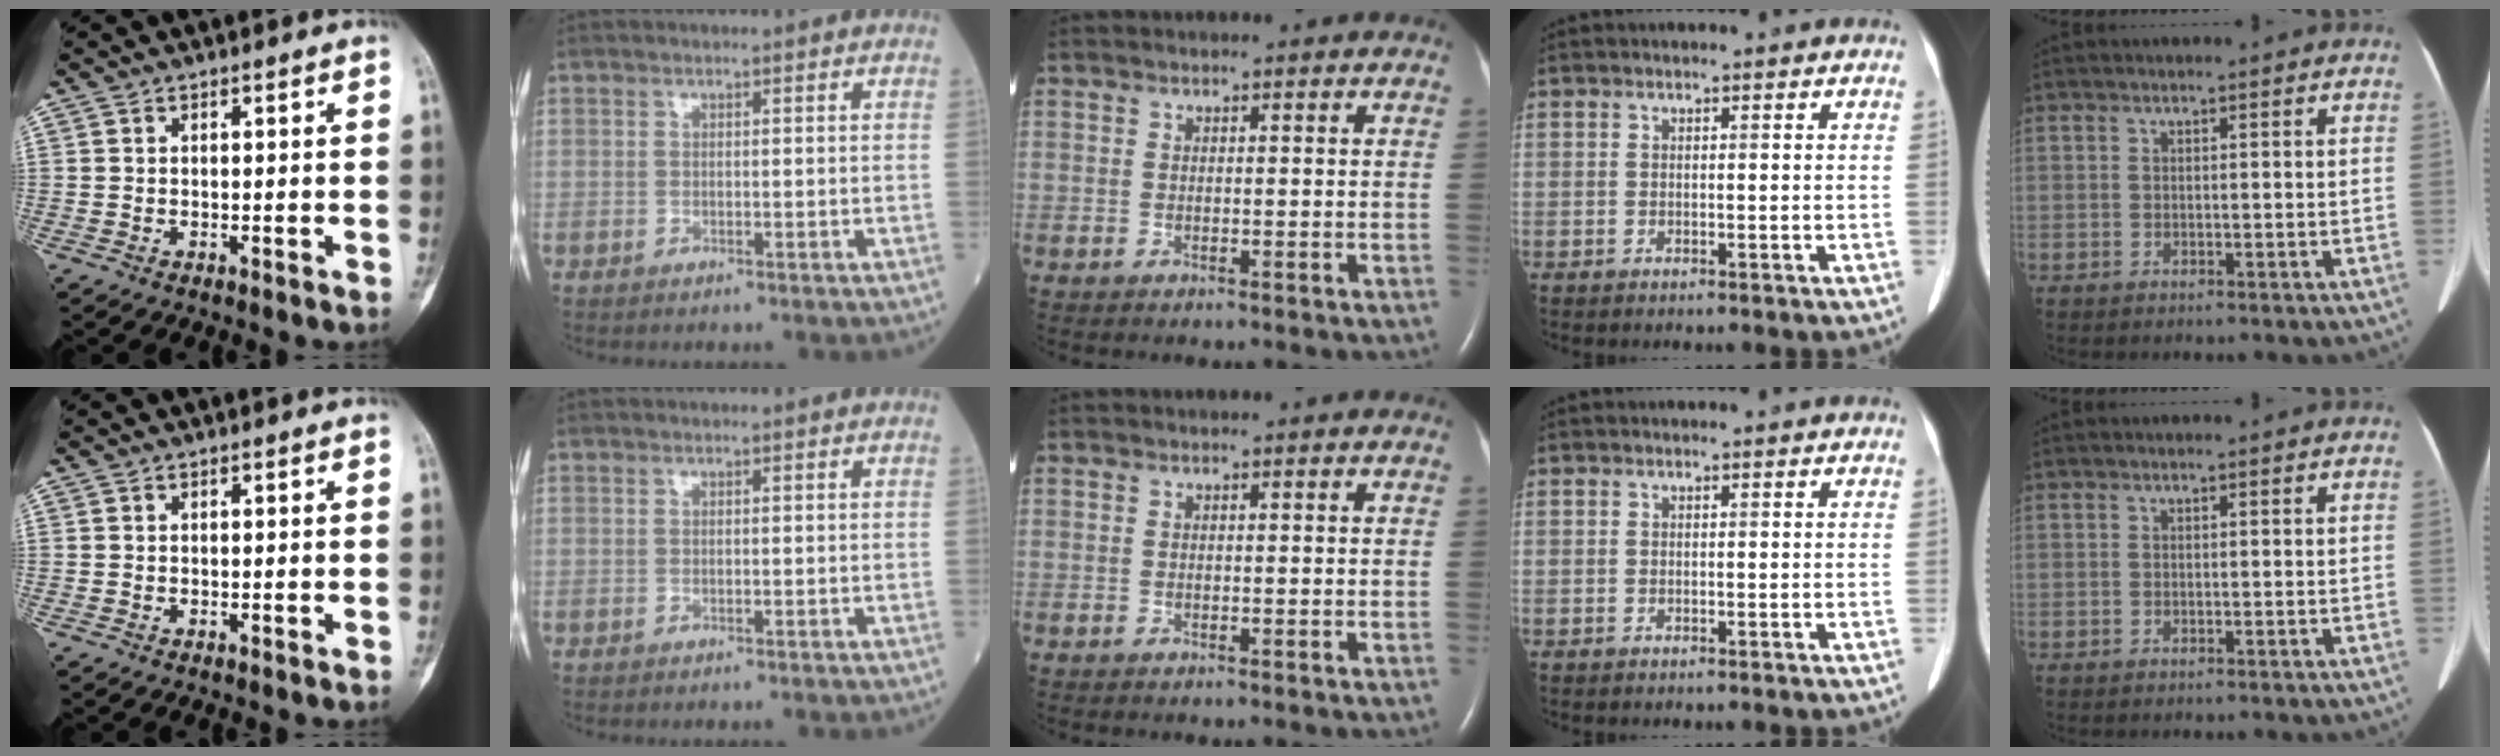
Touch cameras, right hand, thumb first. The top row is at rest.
{}